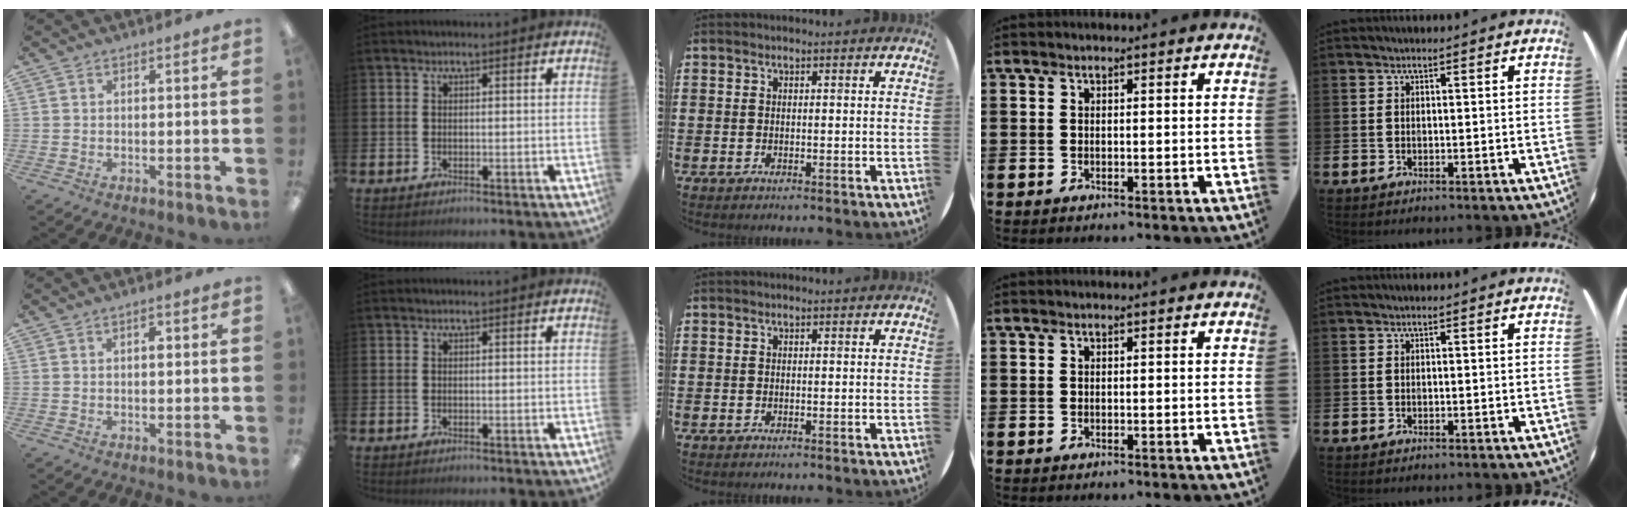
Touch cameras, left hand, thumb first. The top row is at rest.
{"thumb": {"total": 1.9, "force": [0.7, 0.9, 1.5], "torque": [-0.024, 0.002, 0.009]}}